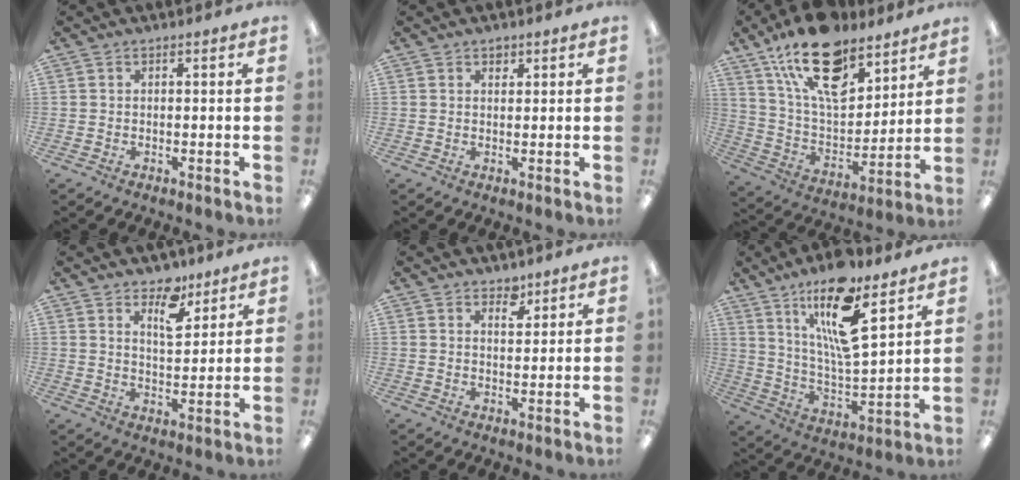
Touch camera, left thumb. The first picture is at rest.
{"total": 1.3, "force": [1.0, 0.7, 0.4], "torque": [0.008, -0.006, 0.016]}
{"total": 20.7, "force": [13.8, 10.0, 11.6], "torque": [-0.205, -0.073, 0.246]}
{"total": 8.3, "force": [5.6, 4.2, 4.4], "torque": [-0.046, -0.034, 0.094]}
{"total": 3.5, "force": [2.8, 1.7, 1.4], "torque": [0.000, -0.019, 0.045]}
{"total": 19.0, "force": [11.5, 5.7, 14.0], "torque": [-0.254, -0.057, 0.188]}